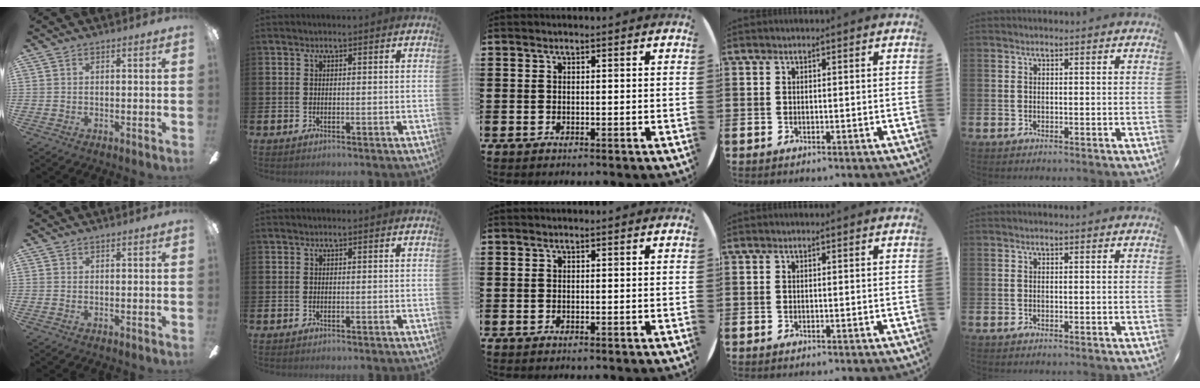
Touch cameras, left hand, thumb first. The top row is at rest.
{}